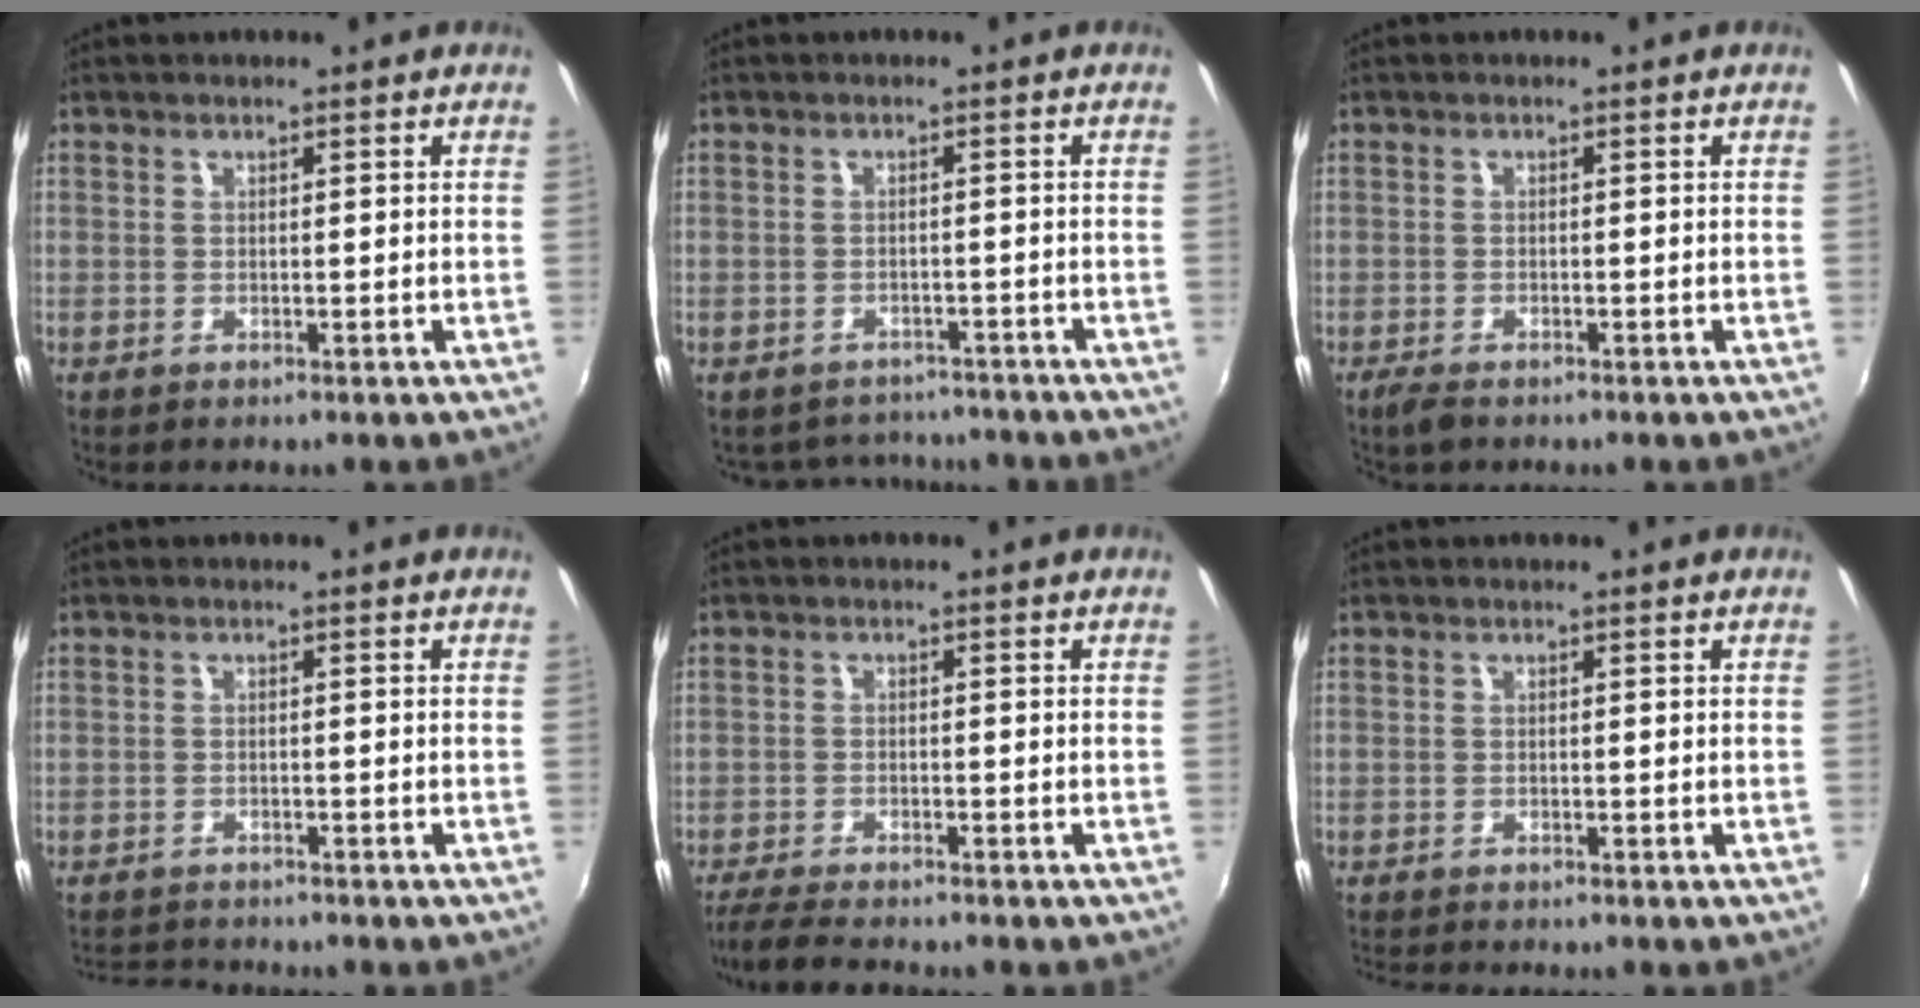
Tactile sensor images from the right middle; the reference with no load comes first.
{"total": 6.7, "force": [-6.1, 2.7, 0.8], "torque": [-0.027, 0.003, -0.084]}
{"total": 2.6, "force": [-2.0, 0.9, 1.4], "torque": [-0.034, -0.008, -0.039]}
{"total": 5.3, "force": [-5.1, 1.2, 1.0], "torque": [-0.037, -0.004, -0.084]}
{"total": 6.6, "force": [-6.0, 0.6, 2.6], "torque": [-0.074, -0.023, -0.107]}
{"total": 3.4, "force": [-3.2, 0.5, 1.1], "torque": [-0.032, -0.018, -0.058]}